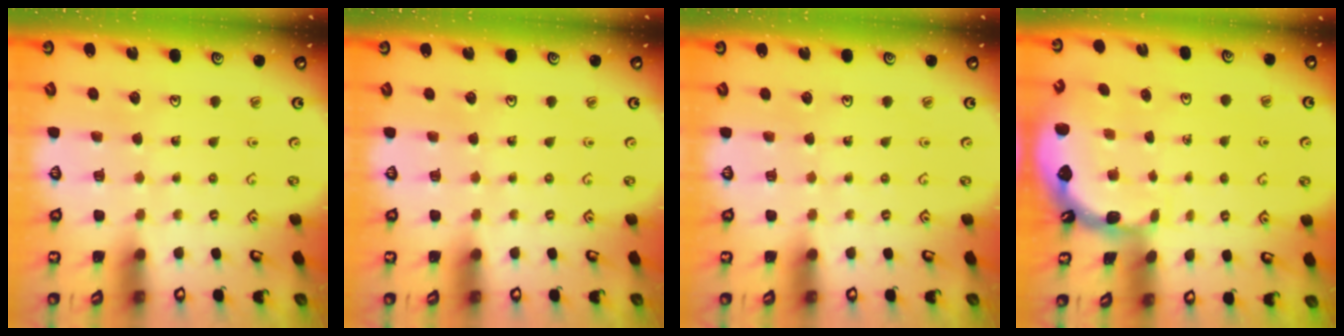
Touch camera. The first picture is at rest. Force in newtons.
{"total": 0.0}
{"total": 0.0}
{"total": 1.3, "press": 1.3, "slide": 0.1}